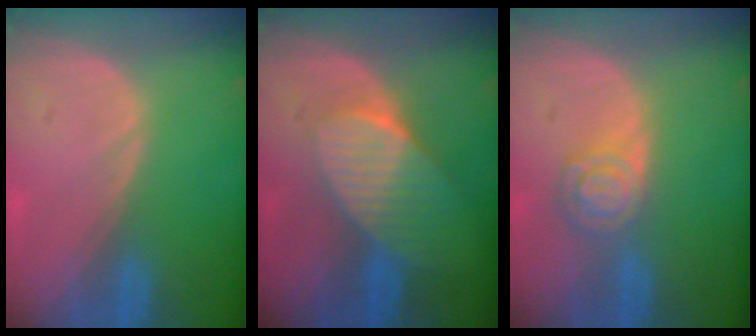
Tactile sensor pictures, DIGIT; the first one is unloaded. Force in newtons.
{"total": 7.7, "press": 6.9, "slide": 3.4}
{"total": 5.3, "press": 4.7, "slide": 2.6}